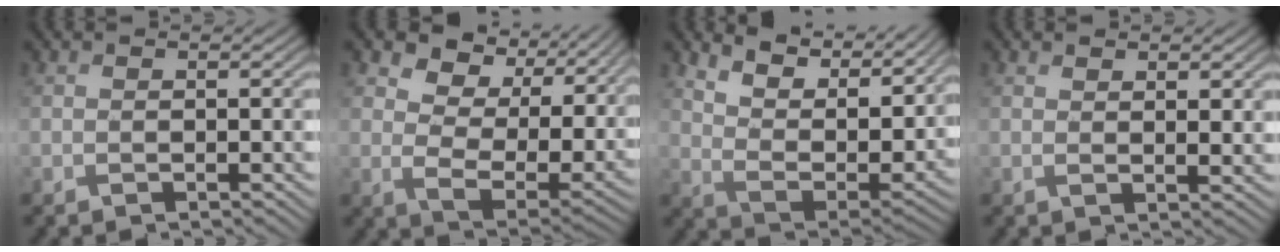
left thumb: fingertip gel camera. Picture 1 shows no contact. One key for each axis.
{"total": 11.8, "fx": 5.9, "fy": 6.9, "fz": 7.6, "tx": -0.148, "ty": -0.005, "tz": 0.098}
{"total": 12.5, "fx": 8.7, "fy": 5.0, "fz": 7.4, "tx": -0.169, "ty": 0.000, "tz": 0.125}
{"total": 2.2, "fx": 1.2, "fy": 0.6, "fz": 1.7, "tx": -0.027, "ty": -0.003, "tz": 0.025}